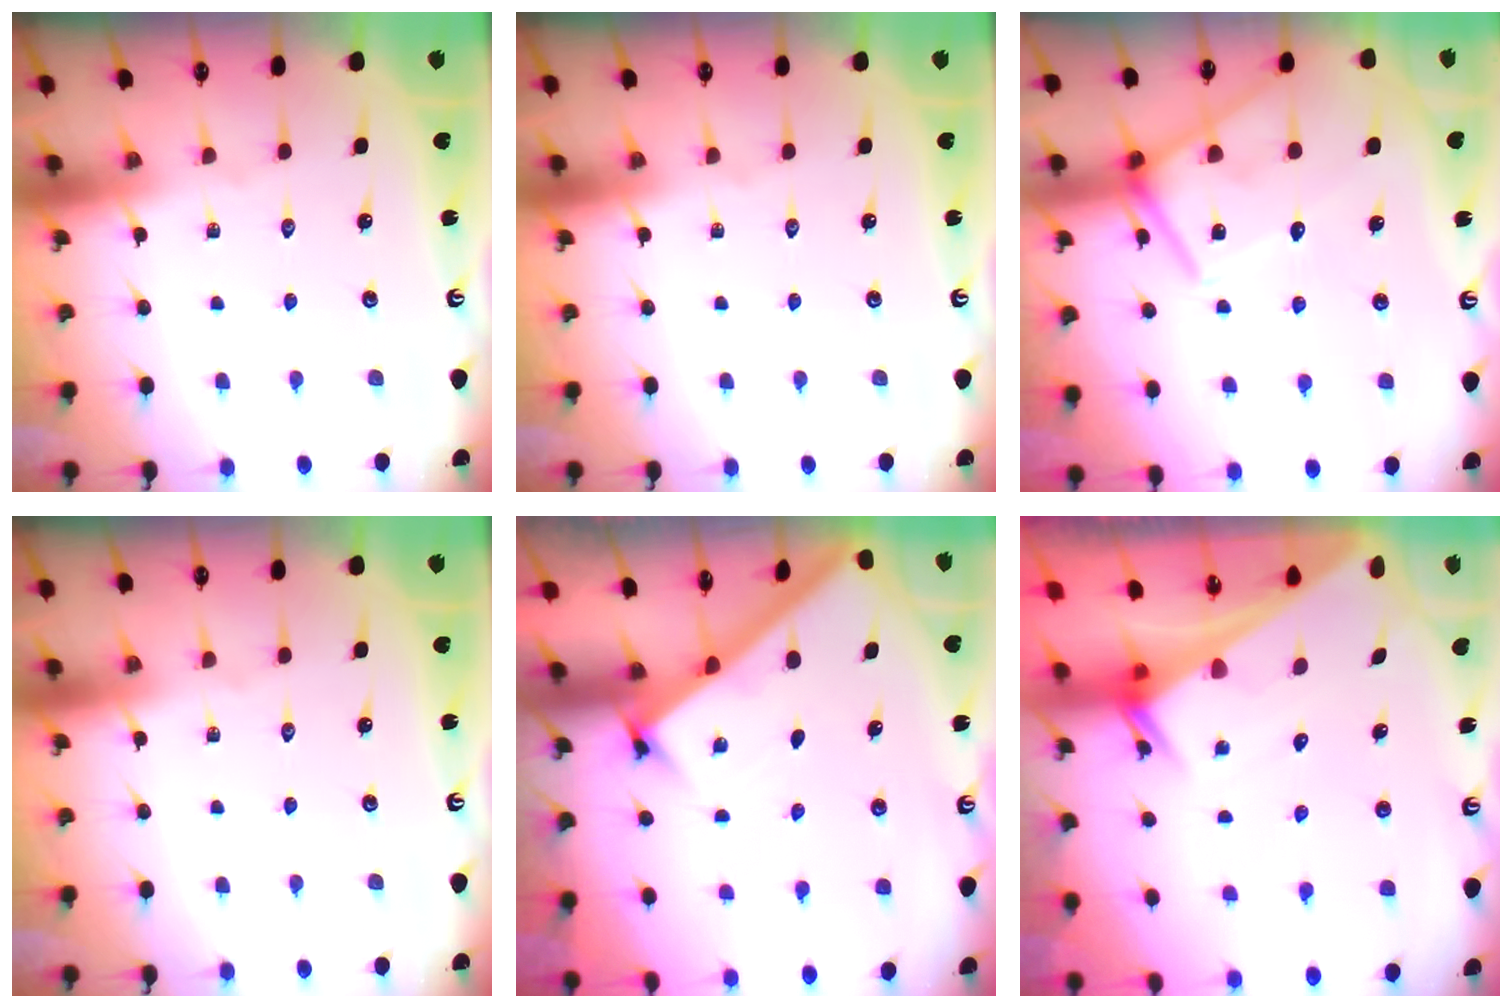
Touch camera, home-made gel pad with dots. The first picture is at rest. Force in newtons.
{"total": 0.0}
{"total": 12.6, "press": 12.6, "slide": 1.2}
{"total": 0.0}
{"total": 2.4, "press": 2.4, "slide": 0.3}
{"total": 2.6, "press": 2.6, "slide": 0.1}